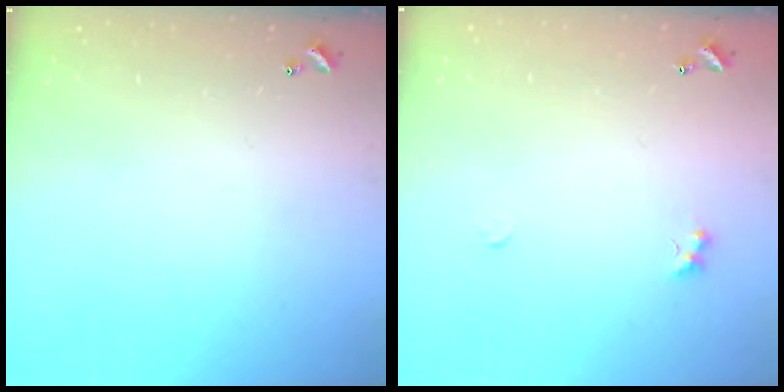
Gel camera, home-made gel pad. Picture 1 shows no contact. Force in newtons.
{"total": 1.8, "press": 1.7, "slide": 0.4}